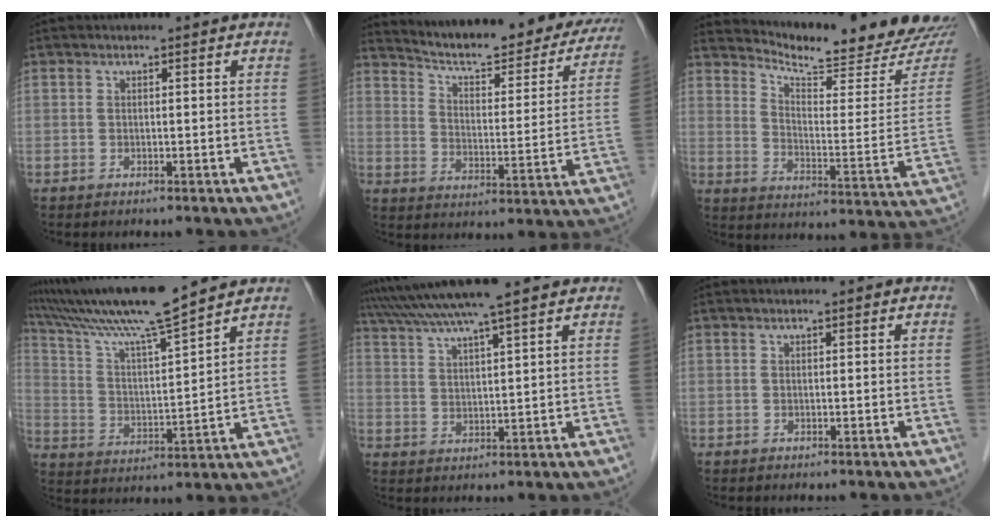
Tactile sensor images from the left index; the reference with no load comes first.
{"total": 24.1, "force": [21.5, 5.3, 9.6], "torque": [-0.133, -0.037, 0.272]}
{"total": 20.9, "force": [20.2, 1.4, 5.0], "torque": [-0.083, -0.106, 0.254]}
{"total": 14.5, "force": [12.6, -1.6, 7.1], "torque": [-0.139, 0.008, 0.223]}
{"total": 11.3, "force": [9.7, -1.4, 5.6], "torque": [-0.103, 0.026, 0.153]}
{"total": 0.0}